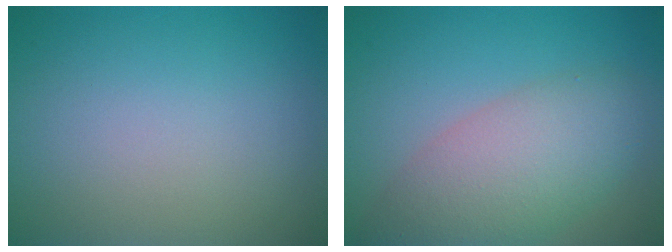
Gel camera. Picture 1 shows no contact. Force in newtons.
{"total": 6.4, "press": 6.4, "slide": 0.4}